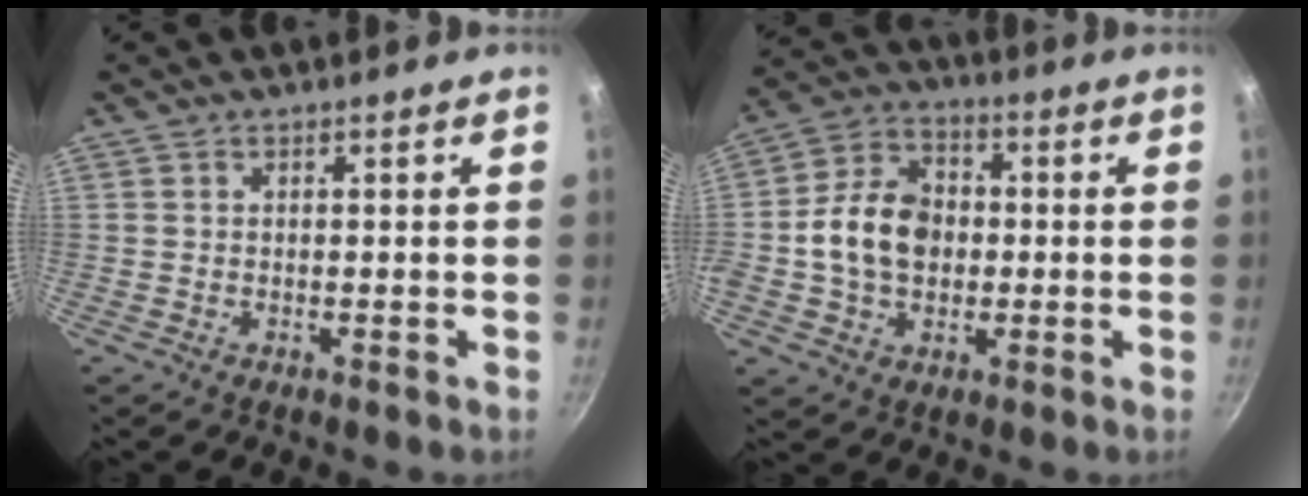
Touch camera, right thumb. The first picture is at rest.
{"total": 12.5, "force": [-0.4, 9.5, 8.1], "torque": [-0.122, 0.020, -0.020]}